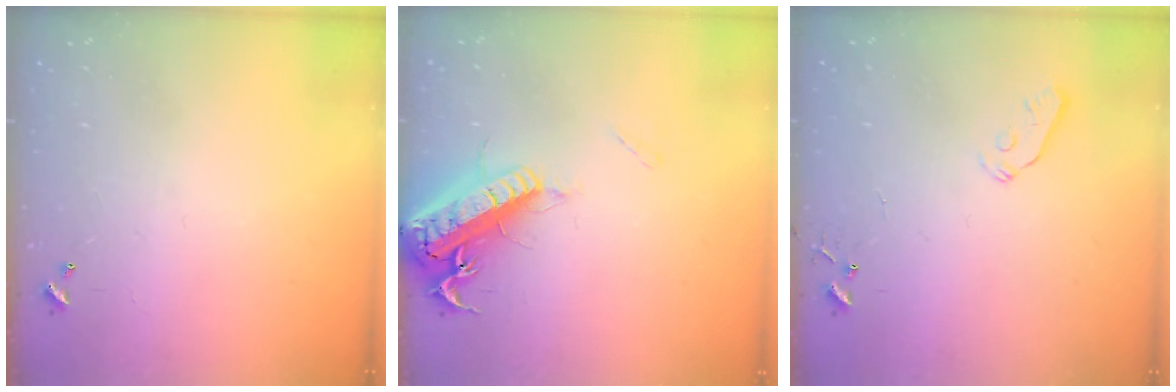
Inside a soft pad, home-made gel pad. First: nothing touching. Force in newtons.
{"total": 20.1, "press": 19.7, "slide": 3.9}
{"total": 3.6, "press": 3.5, "slide": 0.7}